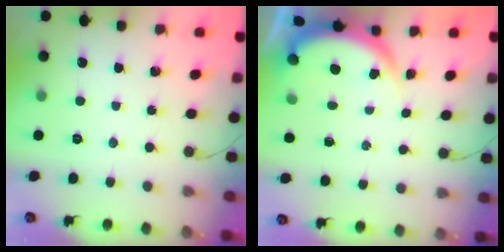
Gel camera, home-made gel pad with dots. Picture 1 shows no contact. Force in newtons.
{"total": 3.9, "press": 3.8, "slide": 1.2}